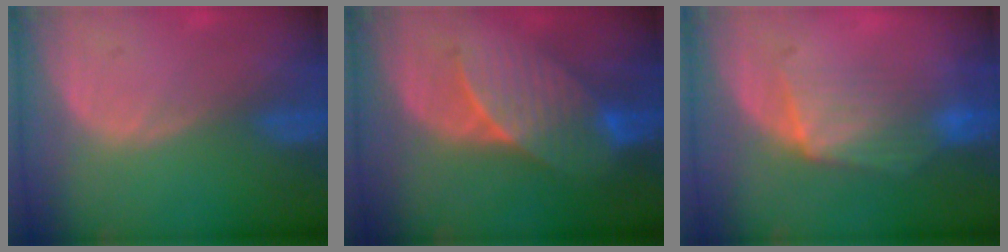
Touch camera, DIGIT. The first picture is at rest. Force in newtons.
{"total": 7.2, "press": 7.1, "slide": 1.1}
{"total": 7.0, "press": 6.6, "slide": 2.3}